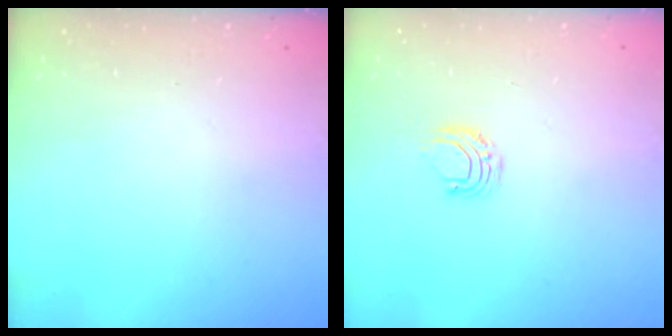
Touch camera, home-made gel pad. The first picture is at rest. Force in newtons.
{"total": 5.8, "press": 5.8, "slide": 0.6}